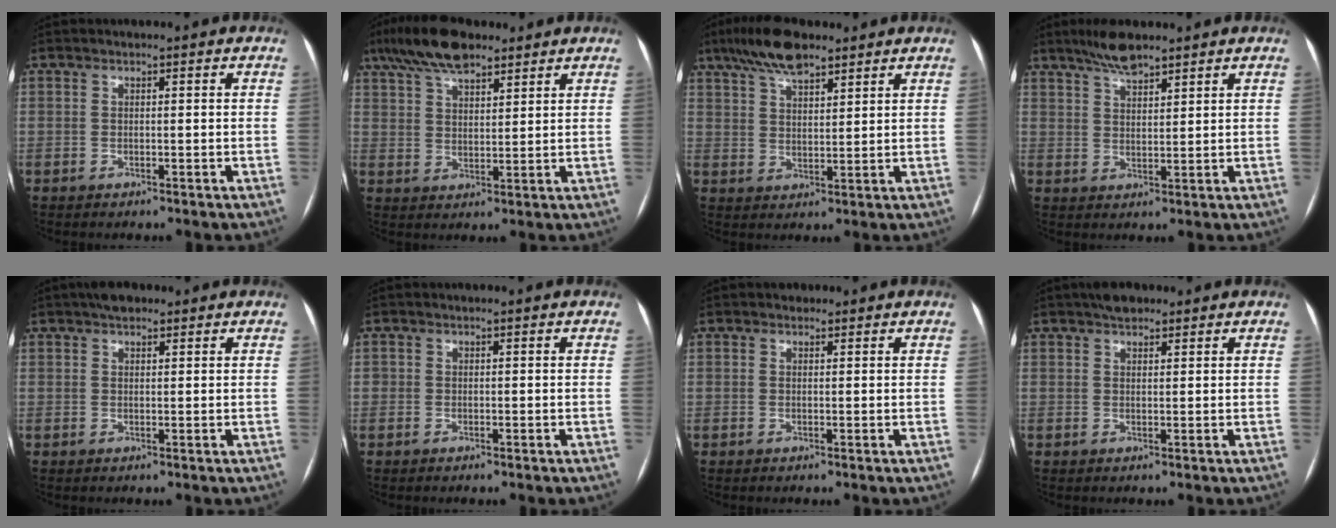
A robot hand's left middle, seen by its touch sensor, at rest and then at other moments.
{"total": 10.5, "force": [7.7, 3.5, 6.1], "torque": [-0.120, 0.025, 0.140]}
{"total": 9.2, "force": [6.8, 2.7, 5.6], "torque": [-0.108, 0.017, 0.121]}
{"total": 5.5, "force": [4.5, 1.1, 2.9], "torque": [-0.062, 0.007, 0.084]}
{"total": 3.1, "force": [2.3, 1.2, 1.6], "torque": [-0.028, 0.015, 0.036]}
{"total": 0.0}
{"total": 0.8, "force": [0.6, 0.6, 0.1], "torque": [-0.001, 0.002, 0.007]}
{"total": 3.1, "force": [2.5, 1.3, 1.4], "torque": [-0.025, 0.013, 0.039]}